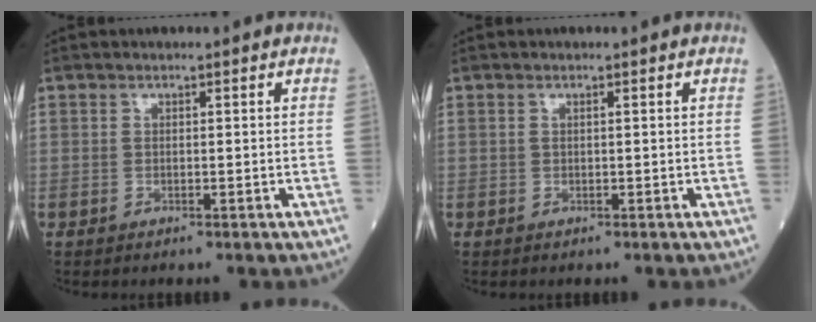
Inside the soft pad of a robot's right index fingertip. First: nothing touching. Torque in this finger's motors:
{"motor_torque": [0.02, -0.01, 0.07, -0.01]}